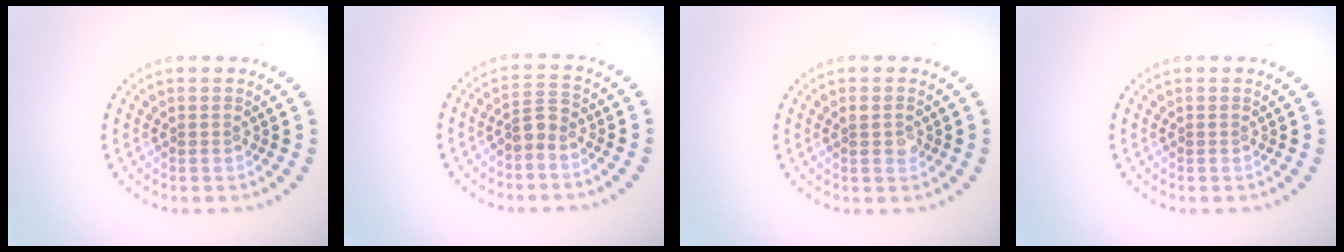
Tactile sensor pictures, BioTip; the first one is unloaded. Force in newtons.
{"total": 1.8, "press": 1.4, "slide": 1.1}
{"total": 1.5, "press": 1.5, "slide": 0.2}
{"total": 0.0}